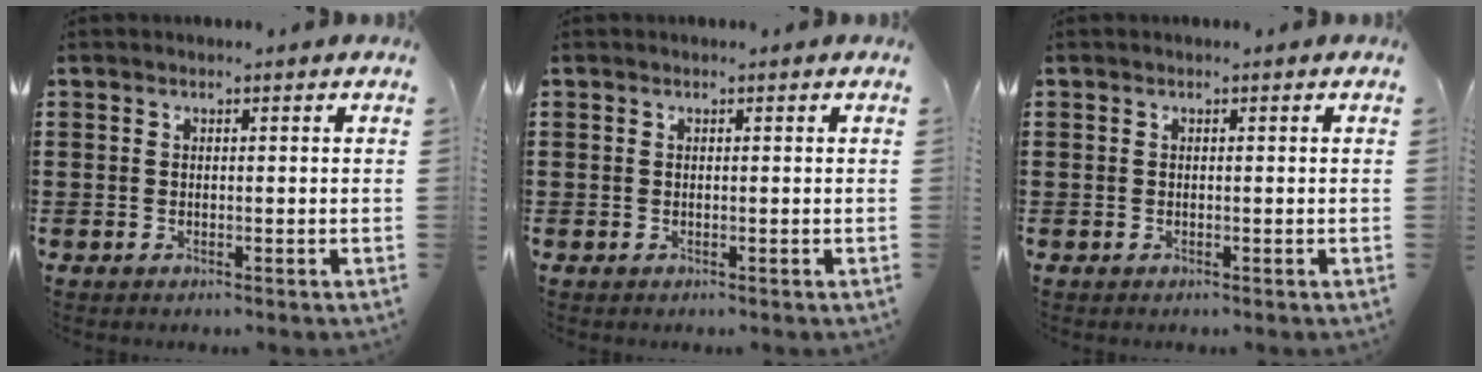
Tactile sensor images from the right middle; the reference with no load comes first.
{"total": 0.0}
{"total": 0.0}